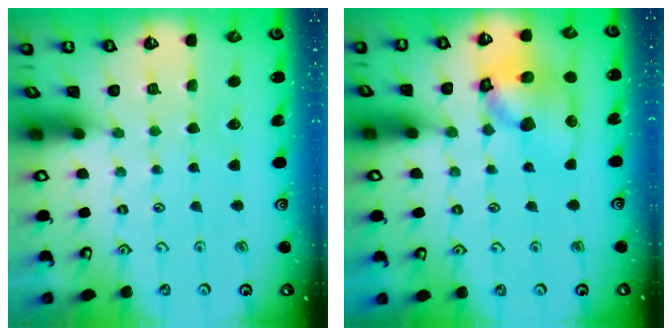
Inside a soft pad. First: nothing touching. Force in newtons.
{"total": 14.6, "press": 14.4, "slide": 2.2}